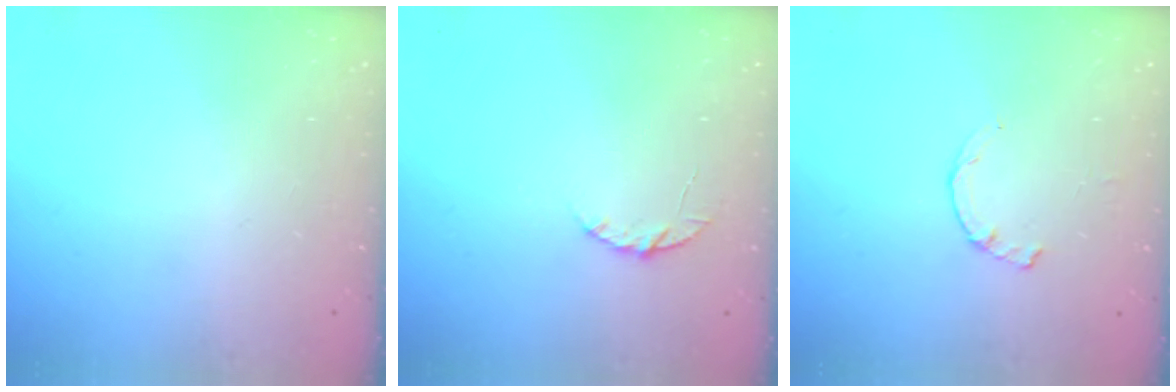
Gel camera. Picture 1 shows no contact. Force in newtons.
{"total": 4.3, "press": 4.3, "slide": 0.5}
{"total": 1.2, "press": 1.1, "slide": 0.3}